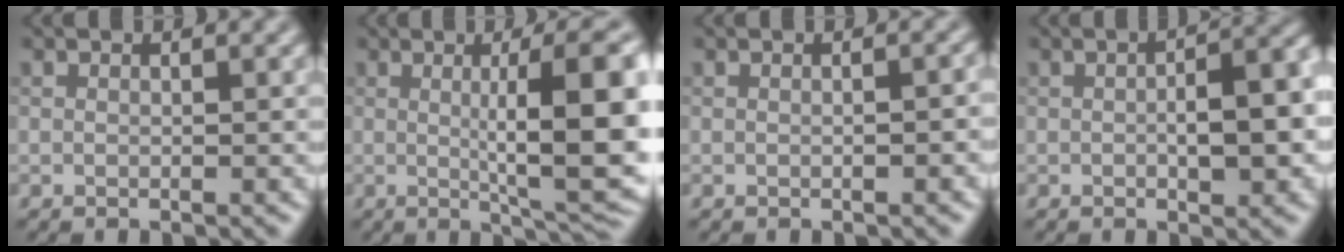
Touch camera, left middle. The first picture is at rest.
{"total": 11.1, "force": [0.5, 2.4, 10.8], "torque": [-0.137, -0.001, 0.013]}
{"total": 1.3, "force": [-0.2, 0.3, 1.3], "torque": [-0.014, 0.002, 0.000]}
{"total": 6.0, "force": [-0.4, 2.3, 5.5], "torque": [-0.073, 0.002, -0.003]}